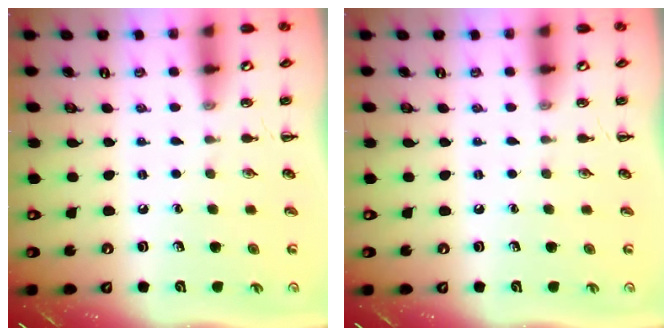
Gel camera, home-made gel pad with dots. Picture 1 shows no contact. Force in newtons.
{"total": 0.0}